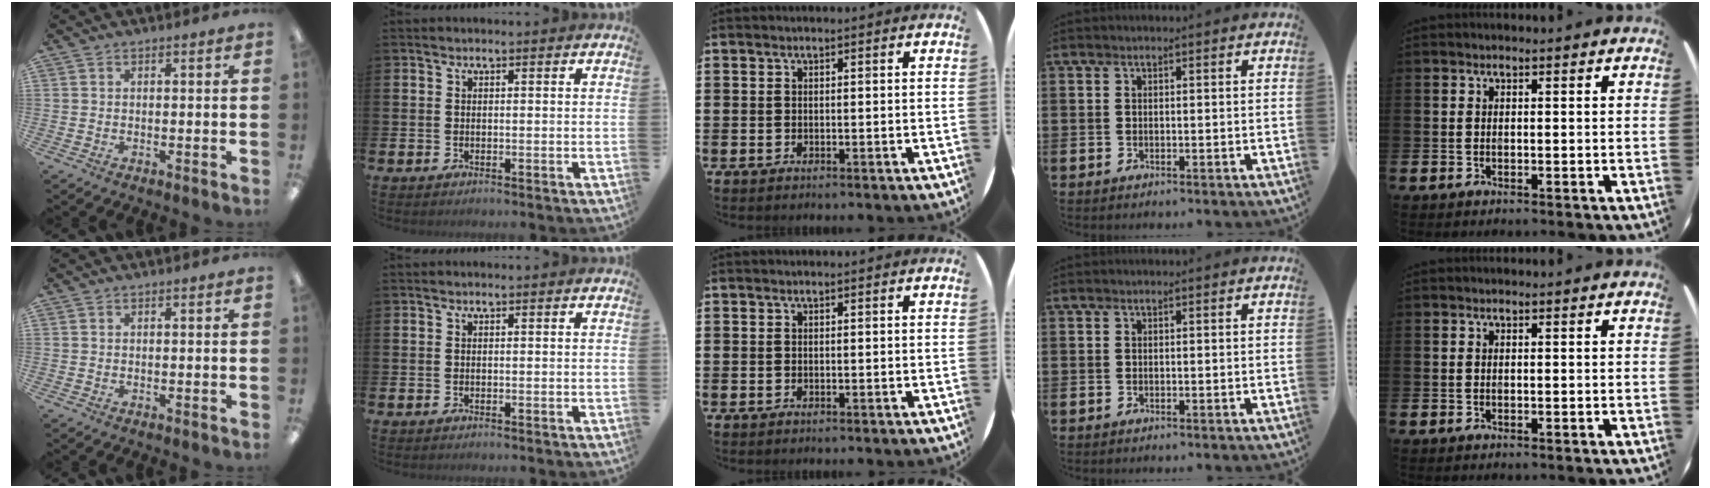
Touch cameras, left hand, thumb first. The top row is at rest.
{}